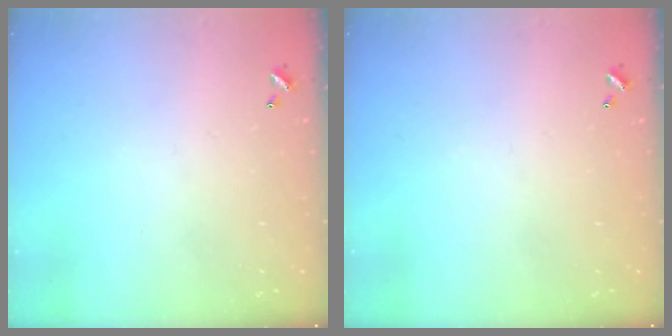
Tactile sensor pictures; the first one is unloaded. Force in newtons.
{"total": 0.0}